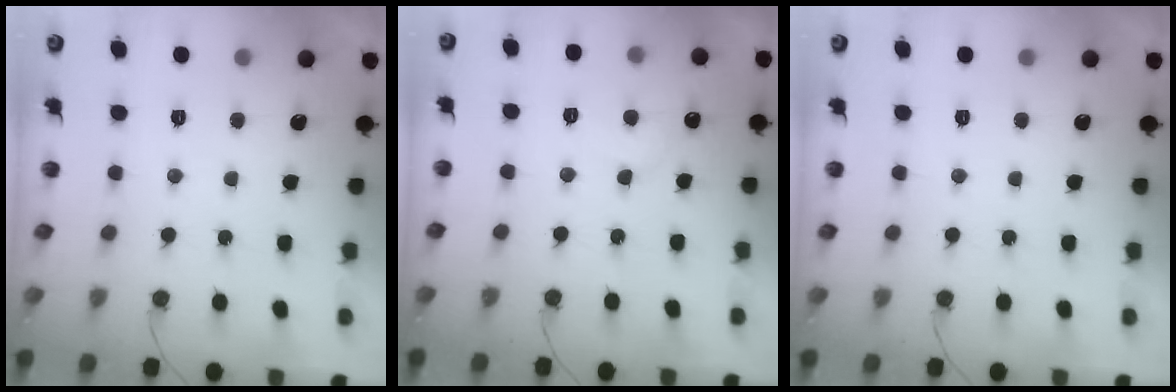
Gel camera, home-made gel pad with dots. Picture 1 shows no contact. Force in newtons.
{"total": 5.8, "press": 5.8, "slide": 0.3}
{"total": 0.0}